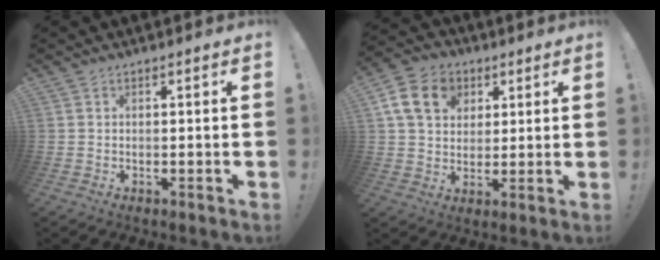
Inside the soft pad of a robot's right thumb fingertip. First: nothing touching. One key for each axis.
{"total": 14.5, "fx": 5.1, "fy": 11.5, "fz": 7.1, "tx": -0.106, "ty": -0.007, "tz": 0.105}